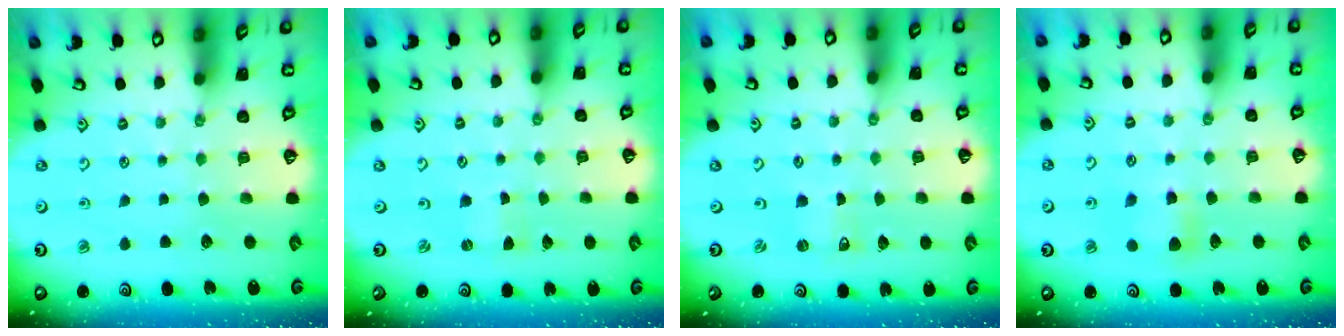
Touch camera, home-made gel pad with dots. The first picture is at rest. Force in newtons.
{"total": 0.0}
{"total": 0.6, "press": 0.6, "slide": 0.0}
{"total": 6.2, "press": 6.1, "slide": 0.6}